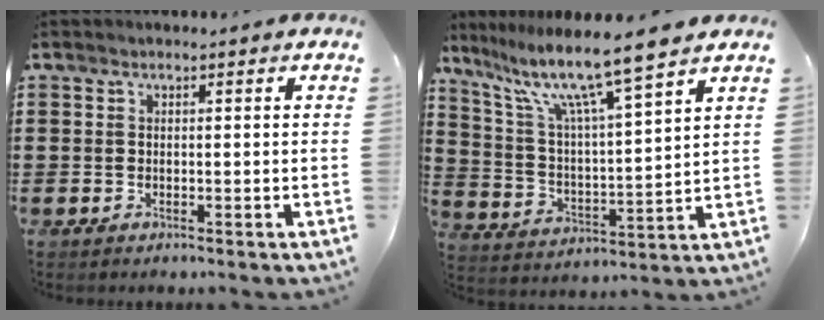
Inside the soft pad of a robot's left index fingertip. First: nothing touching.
{"total": 11.0, "force": [8.7, 0.0, 6.7], "torque": [-0.162, -0.046, 0.142]}